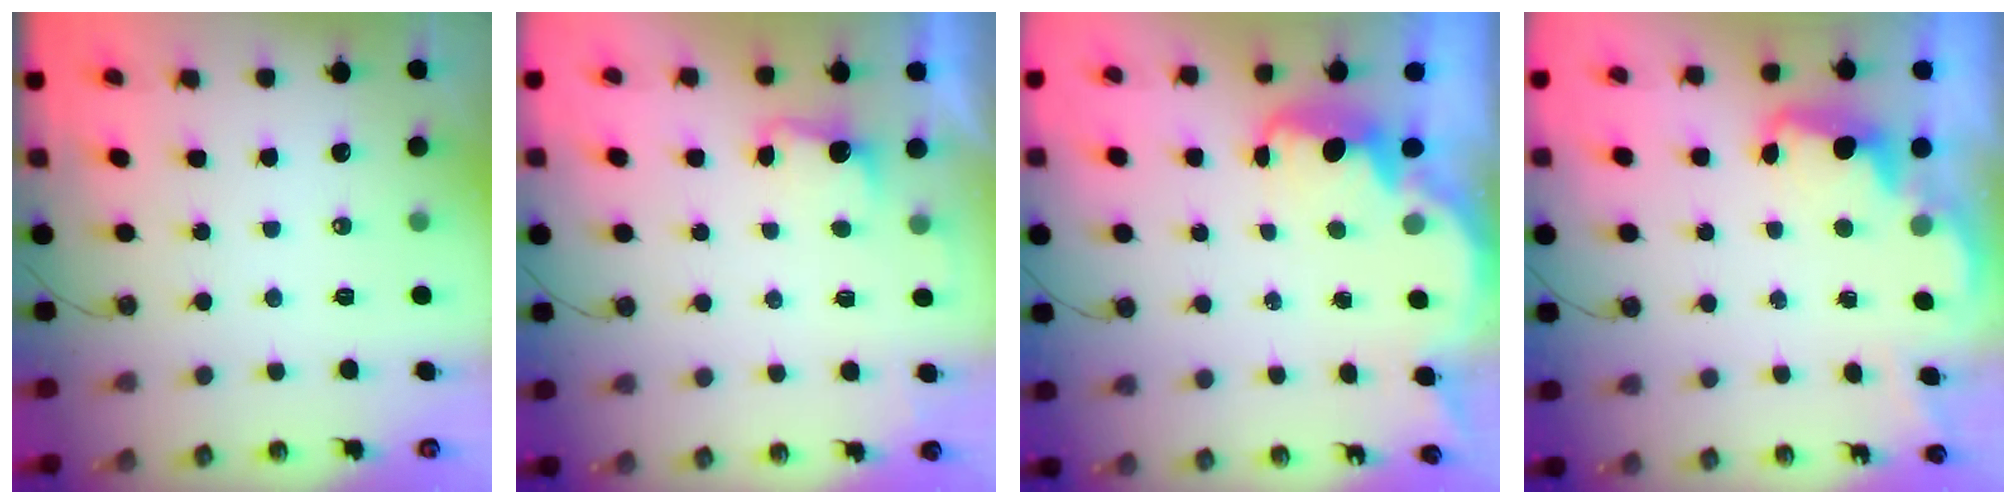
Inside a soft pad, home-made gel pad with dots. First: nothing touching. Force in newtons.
{"total": 2.5, "press": 2.3, "slide": 0.9}
{"total": 2.8, "press": 2.8, "slide": 0.4}
{"total": 2.4, "press": 2.3, "slide": 0.6}